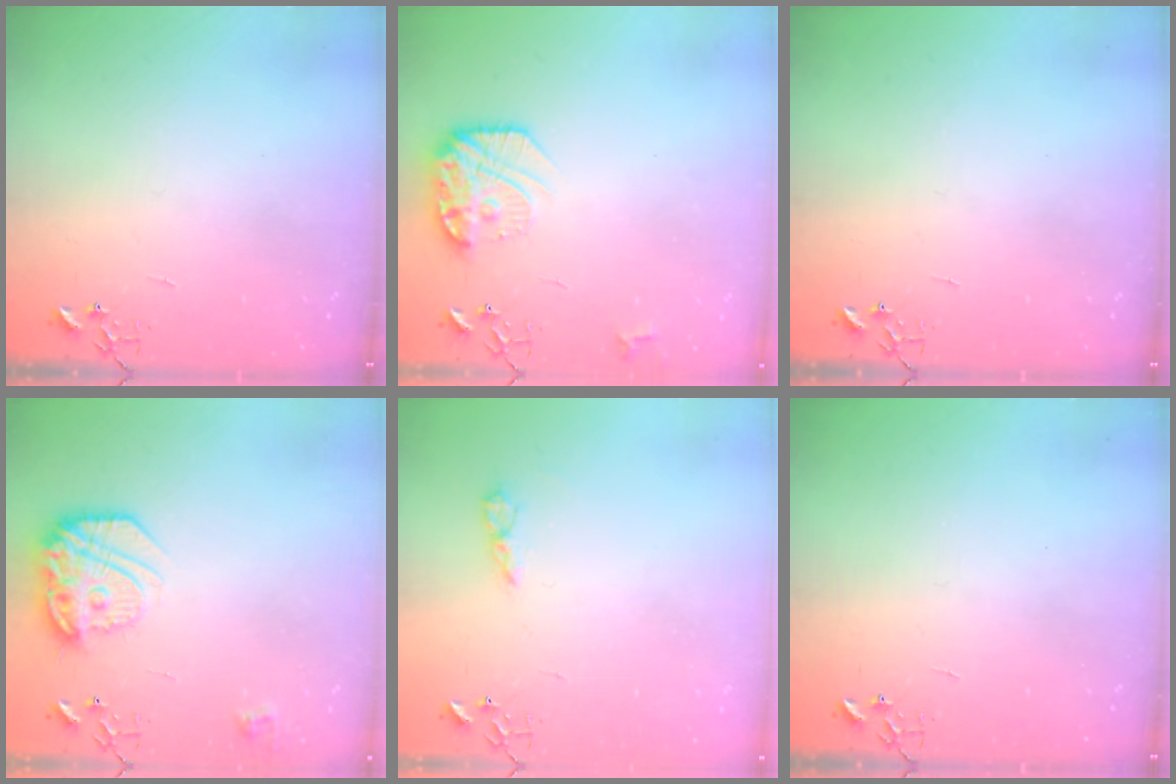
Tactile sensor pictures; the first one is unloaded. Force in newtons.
{"total": 16.1, "press": 16.0, "slide": 1.4}
{"total": 0.0}
{"total": 18.0, "press": 18.0, "slide": 1.3}
{"total": 5.0, "press": 5.0, "slide": 0.6}
{"total": 0.0}